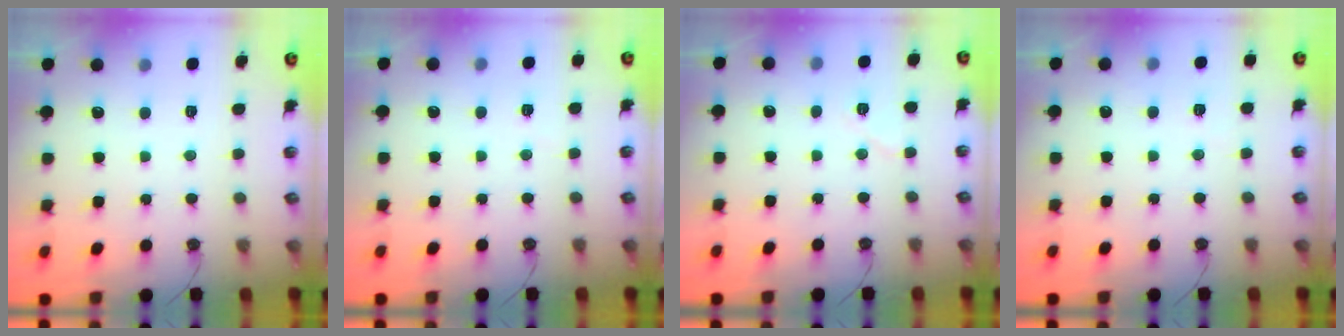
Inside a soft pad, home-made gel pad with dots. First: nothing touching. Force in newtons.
{"total": 2.6, "press": 2.5, "slide": 0.7}
{"total": 5.8, "press": 5.2, "slide": 2.5}
{"total": 1.9, "press": 1.9, "slide": 0.4}